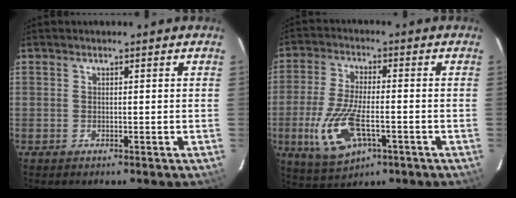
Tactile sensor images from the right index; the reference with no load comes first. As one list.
[{"total": 12.5, "force": [-4.2, 5.2, 10.6], "torque": [-0.231, -0.017, -0.072]}]